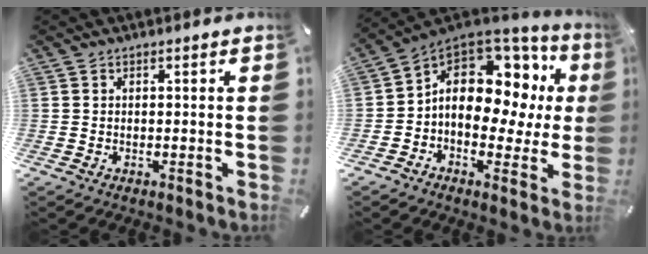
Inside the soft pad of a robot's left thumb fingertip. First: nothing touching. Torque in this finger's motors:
{"motor_torque": [2.10, 2.90, 1.70, 0.08, 0.23]}